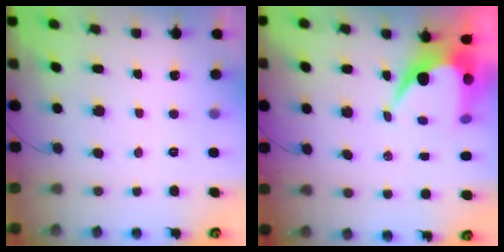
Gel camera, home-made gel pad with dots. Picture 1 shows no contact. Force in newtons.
{"total": 9.1, "press": 9.1, "slide": 0.9}